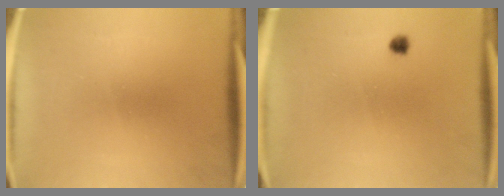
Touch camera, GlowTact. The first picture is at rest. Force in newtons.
{"total": 1.2}